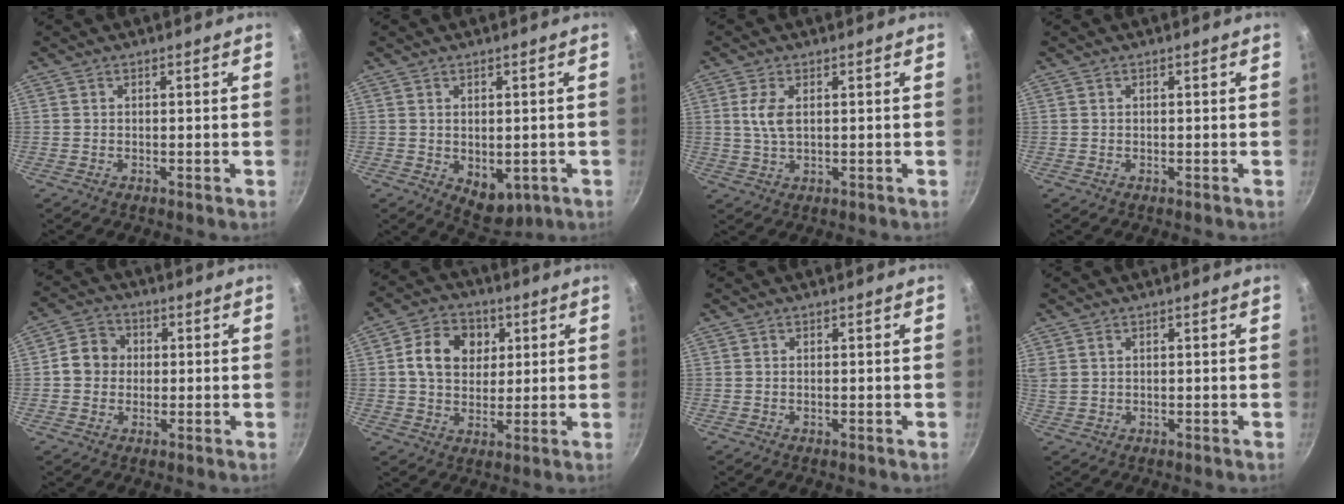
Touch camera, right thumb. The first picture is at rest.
{"total": 6.0, "force": [-0.8, 4.0, 4.4], "torque": [-0.038, -0.009, 0.004]}
{"total": 4.4, "force": [1.0, 2.2, 3.7], "torque": [-0.076, -0.002, 0.020]}
{"total": 0.0}
{"total": 6.5, "force": [0.3, 5.9, 2.8], "torque": [-0.017, 0.012, -0.010]}
{"total": 10.9, "force": [2.9, 8.6, 6.0], "torque": [-0.076, 0.004, 0.040]}
{"total": 0.0}
{"total": 3.0, "force": [1.3, 2.1, 1.7], "torque": [-0.028, 0.003, 0.029]}